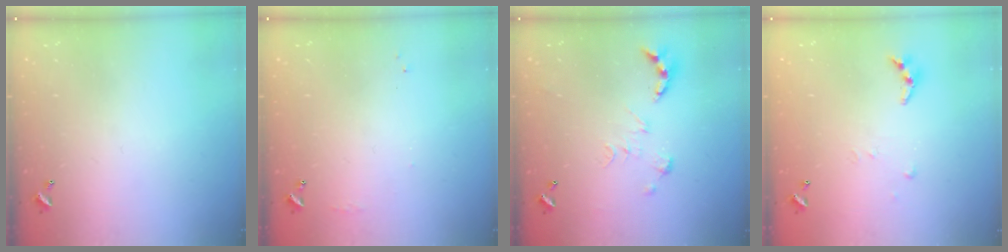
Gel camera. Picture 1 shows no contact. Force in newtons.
{"total": 4.3, "press": 4.3, "slide": 0.6}
{"total": 0.0}
{"total": 4.7, "press": 4.7, "slide": 0.3}